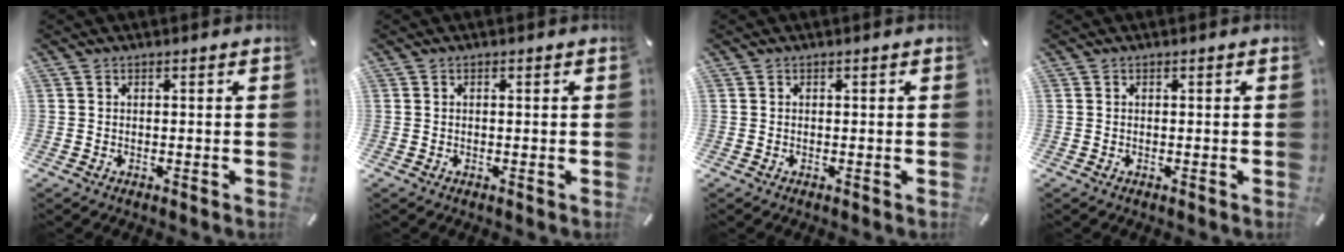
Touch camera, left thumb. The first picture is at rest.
{"total": 0.0}
{"total": 0.0}
{"total": 0.0}